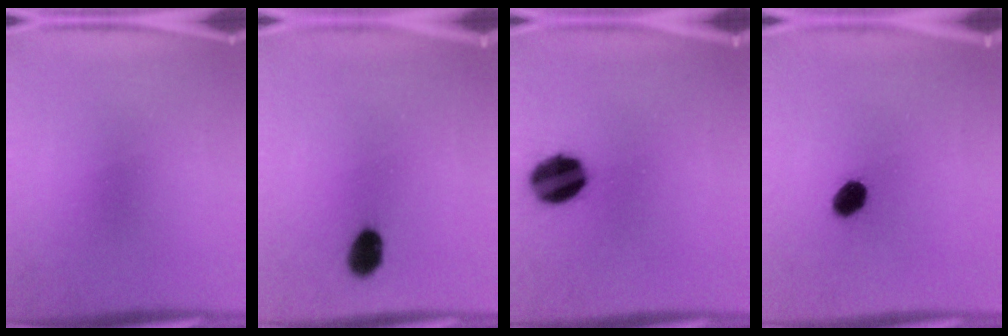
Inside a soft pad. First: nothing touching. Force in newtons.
{"total": 5.1}
{"total": 13.1}
{"total": 4.7}